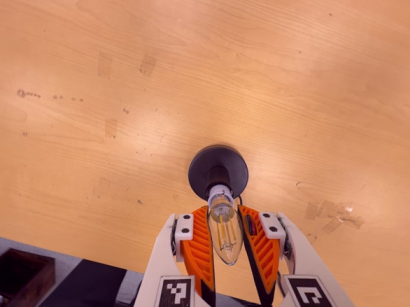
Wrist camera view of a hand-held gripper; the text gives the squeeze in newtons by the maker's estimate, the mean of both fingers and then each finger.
{"total": 12.1, "left": 11.5, "right": 12.7}